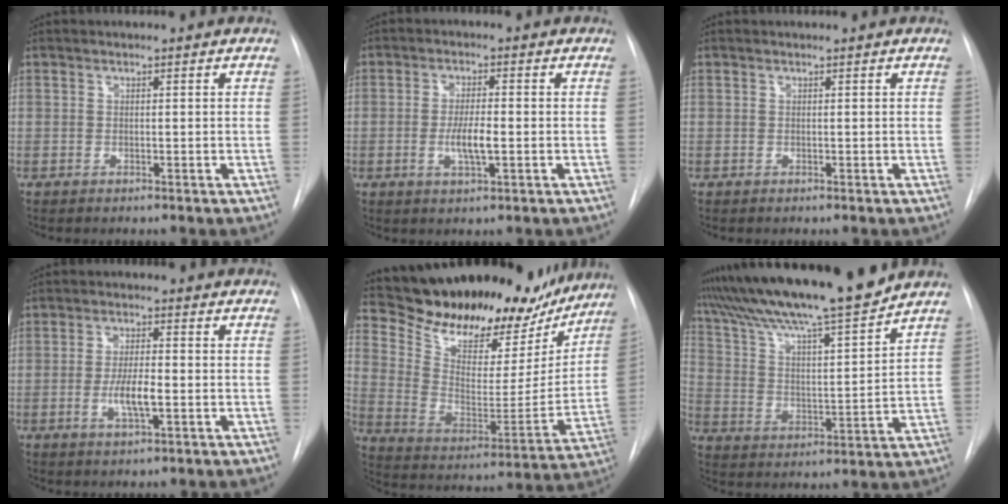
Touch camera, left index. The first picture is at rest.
{"total": 4.7, "force": [-1.0, 0.9, 4.4], "torque": [-0.086, -0.005, -0.017]}
{"total": 0.0}
{"total": 5.1, "force": [-1.3, 1.1, 4.9], "torque": [-0.095, -0.004, -0.022]}
{"total": 25.0, "force": [21.9, 8.7, 8.2], "torque": [-0.136, -0.024, 0.314]}
{"total": 16.7, "force": [14.9, -0.6, 7.6], "torque": [-0.132, -0.008, 0.248]}